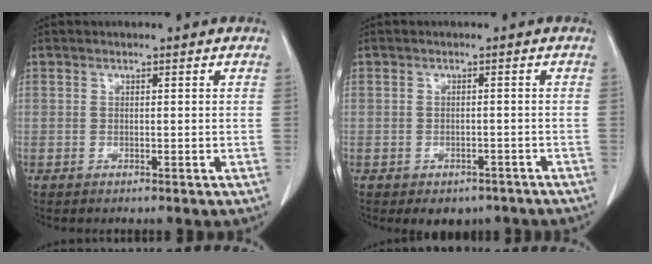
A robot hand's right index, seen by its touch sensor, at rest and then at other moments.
{"total": 4.4, "force": [-3.3, 2.7, 0.9], "torque": [0.001, 0.007, -0.039]}